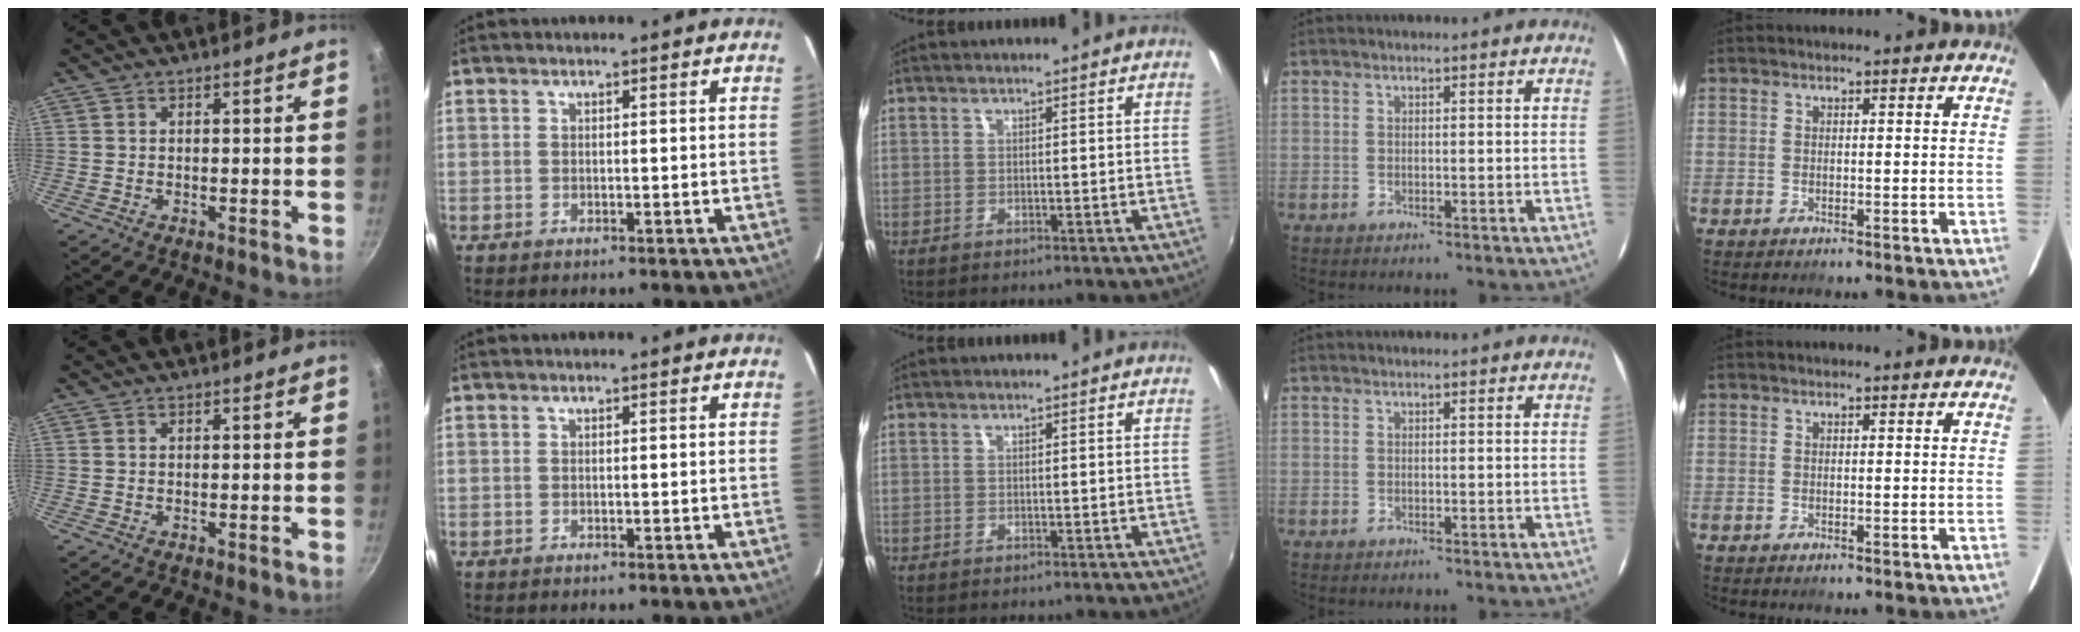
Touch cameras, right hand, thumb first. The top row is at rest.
{}